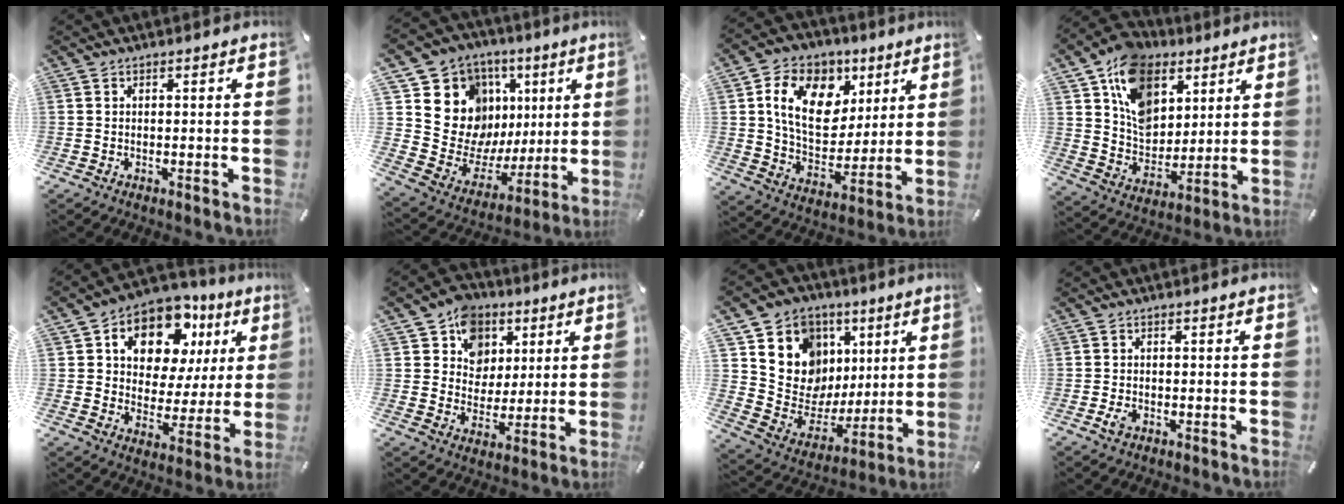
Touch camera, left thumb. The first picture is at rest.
{"total": 16.6, "force": [6.0, 14.5, 5.3], "torque": [-0.074, -0.056, 0.135]}
{"total": 15.4, "force": [6.3, 11.3, 8.3], "torque": [-0.139, -0.014, 0.121]}
{"total": 15.0, "force": [7.0, 11.6, 6.5], "torque": [-0.122, -0.037, 0.137]}
{"total": 12.8, "force": [6.6, 8.6, 6.7], "torque": [-0.114, -0.041, 0.118]}
{"total": 11.1, "force": [4.5, 10.0, 2.1], "torque": [-0.041, -0.031, 0.087]}
{"total": 14.9, "force": [4.9, 13.6, 3.5], "torque": [-0.038, -0.044, 0.107]}
{"total": 1.9, "force": [-0.7, 1.3, 1.1], "torque": [-0.027, -0.001, -0.013]}